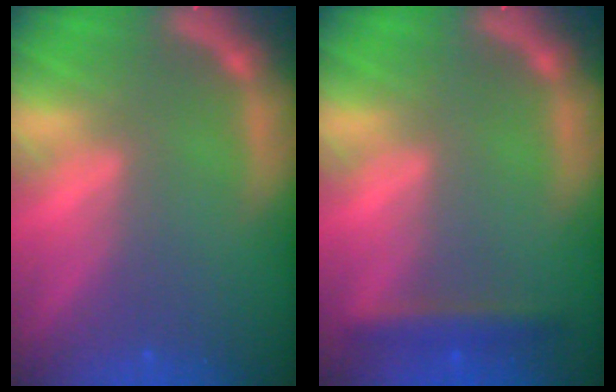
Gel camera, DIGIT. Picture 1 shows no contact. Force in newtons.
{"total": 2.4}